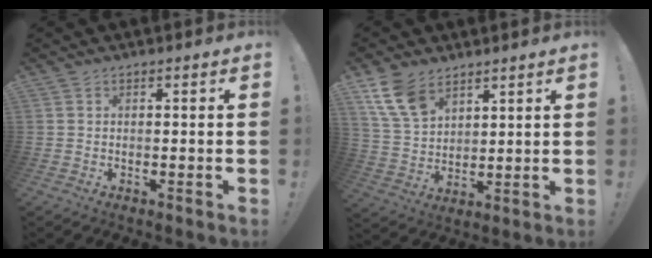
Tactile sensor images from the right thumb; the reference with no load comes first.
{"total": 11.4, "force": [7.3, 6.7, 5.7], "torque": [-0.114, -0.029, 0.146]}